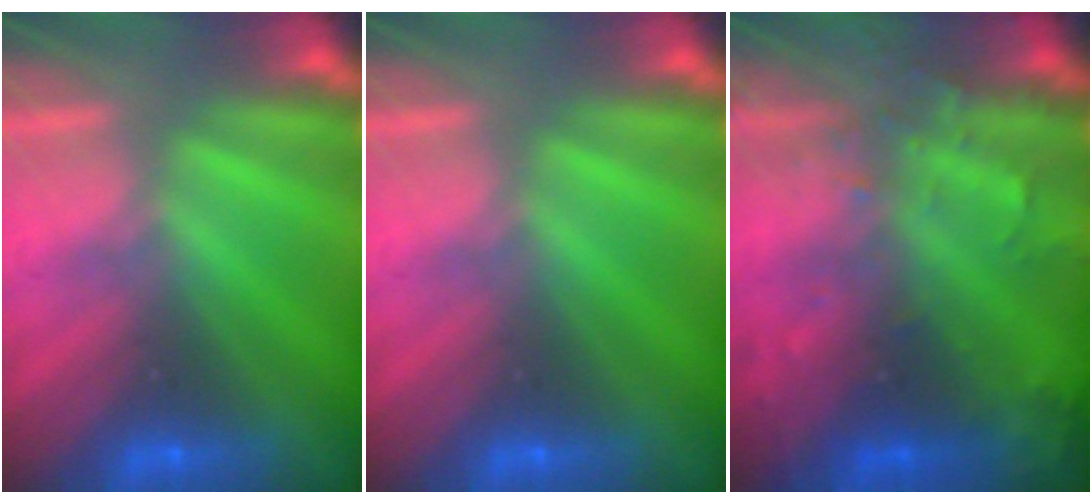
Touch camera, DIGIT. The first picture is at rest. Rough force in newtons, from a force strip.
{"total": 0.0}
{"total": 7.0}